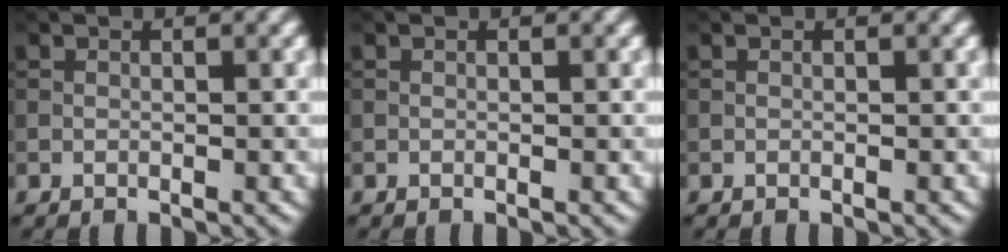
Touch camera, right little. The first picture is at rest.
{"total": 0.0}
{"total": 0.0}